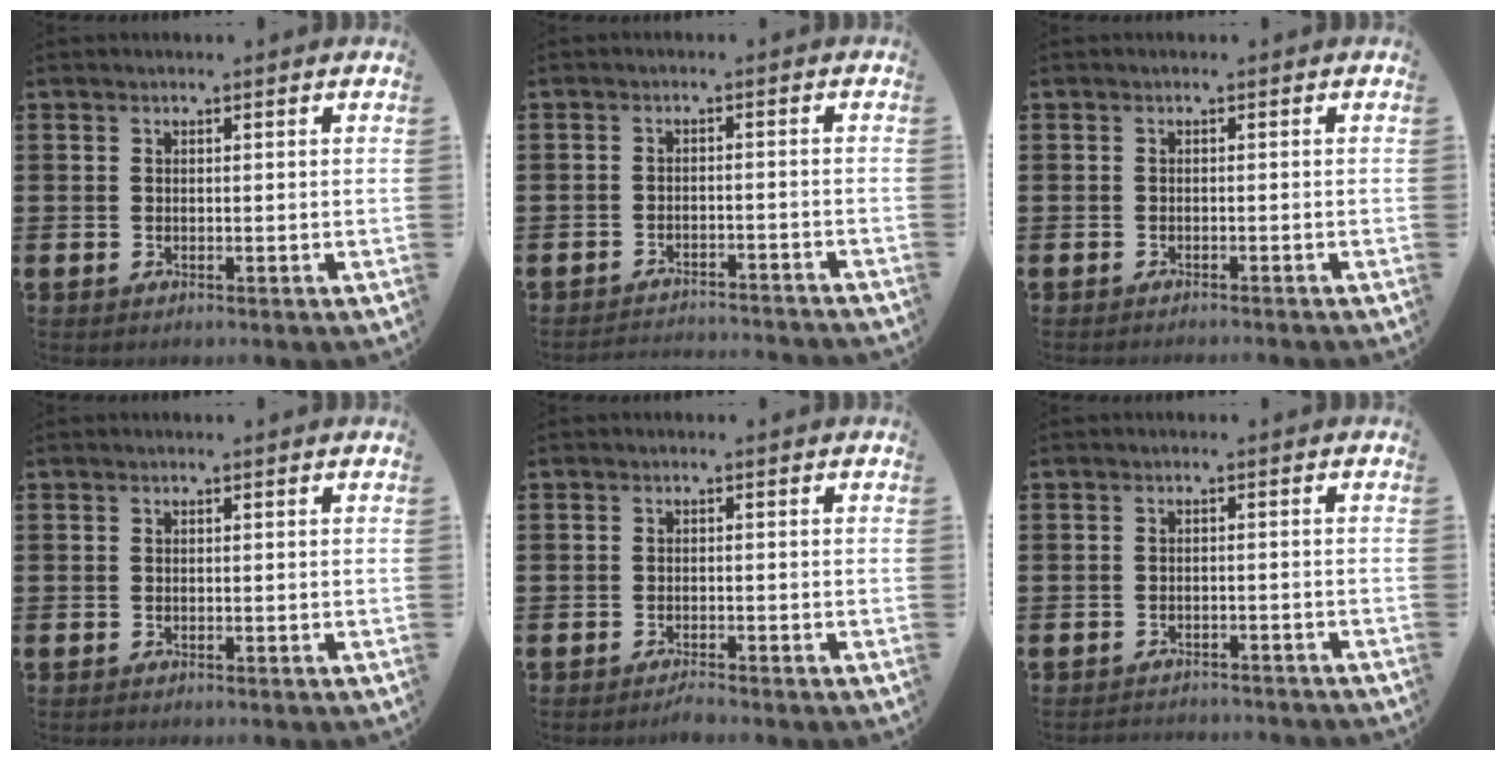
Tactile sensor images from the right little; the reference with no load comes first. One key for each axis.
{"total": 2.4, "fx": -2.4, "fy": -0.2, "fz": -0.1, "tx": -0.002, "ty": 0.004, "tz": -0.051}
{"total": 0.7, "fx": -0.6, "fy": -0.2, "fz": 0.0, "tx": 0.001, "ty": -0.001, "tz": -0.014}
{"total": 0.0}
{"total": 1.1, "fx": -1.1, "fy": 0.0, "fz": 0.3, "tx": -0.007, "ty": -0.001, "tz": -0.021}
{"total": 1.6, "fx": -1.6, "fy": -0.1, "fz": -0.2, "tx": -0.002, "ty": 0.005, "tz": -0.034}